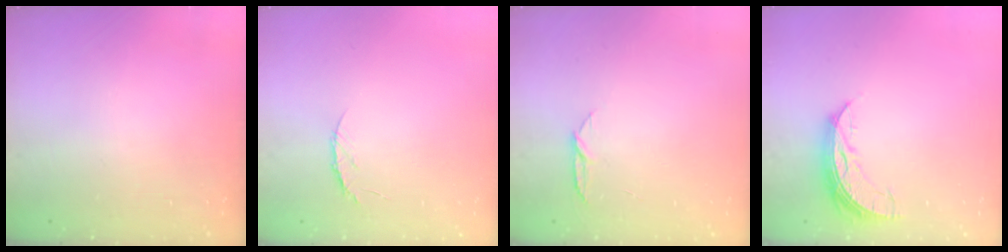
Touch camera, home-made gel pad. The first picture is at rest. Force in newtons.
{"total": 4.7, "press": 4.6, "slide": 0.4}
{"total": 5.1, "press": 5.1, "slide": 0.6}
{"total": 7.7, "press": 7.6, "slide": 0.6}